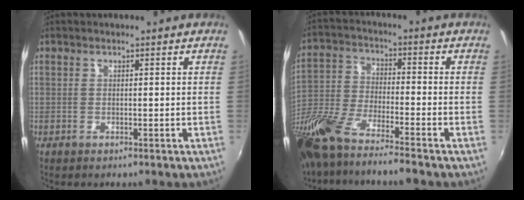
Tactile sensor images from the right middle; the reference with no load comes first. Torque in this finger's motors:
{"motor_torque": [1.09, -1.05, 0.43, 0.21]}